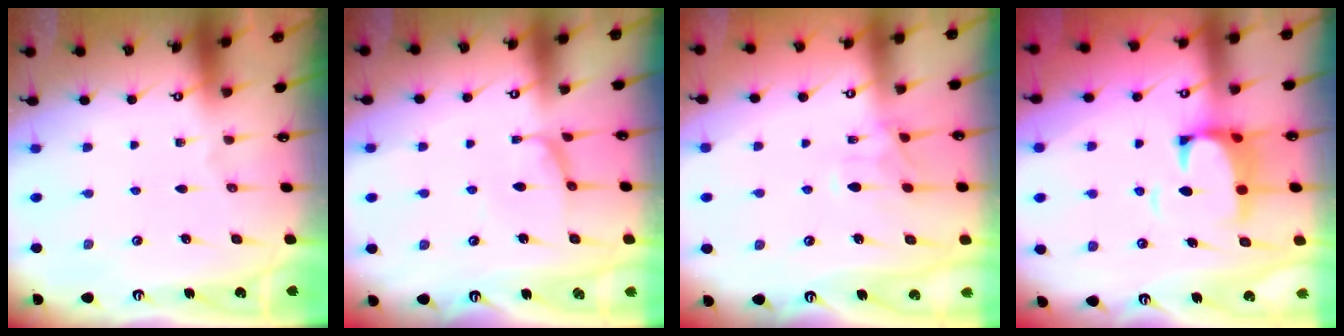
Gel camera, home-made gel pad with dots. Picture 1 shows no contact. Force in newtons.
{"total": 2.8, "press": 2.7, "slide": 0.7}
{"total": 1.7, "press": 1.1, "slide": 1.2}
{"total": 3.6, "press": 3.4, "slide": 1.3}